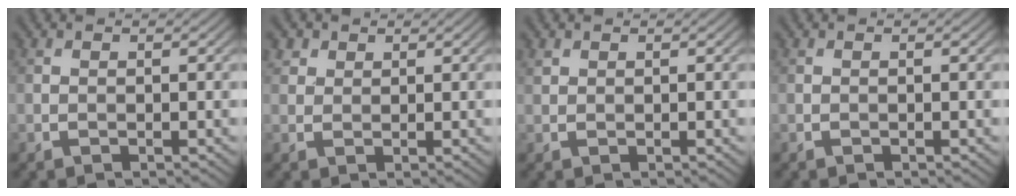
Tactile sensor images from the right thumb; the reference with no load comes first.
{"total": 2.3, "force": [1.5, 1.6, 0.6], "torque": [-0.017, -0.003, 0.036]}
{"total": 0.8, "force": [0.6, 0.4, 0.2], "torque": [-0.008, 0.001, 0.015]}
{"total": 0.0}